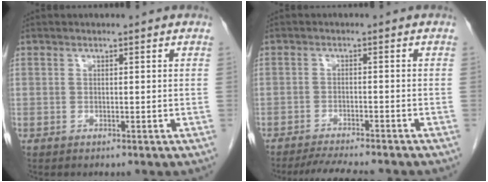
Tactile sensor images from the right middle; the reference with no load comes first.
{"total": 8.4, "force": [-7.6, 0.7, 3.5], "torque": [-0.049, -0.013, -0.115]}